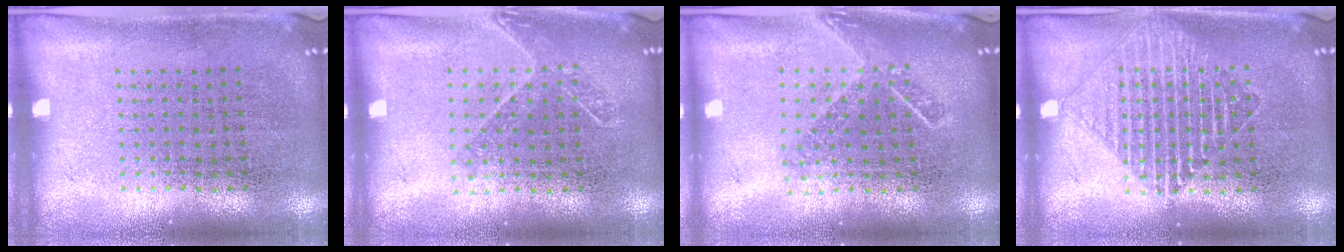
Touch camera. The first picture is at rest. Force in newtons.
{"total": 1.3, "press": 1.1, "slide": 0.7}
{"total": 1.6, "press": 1.2, "slide": 1.1}
{"total": 1.4, "press": 1.4, "slide": 0.3}